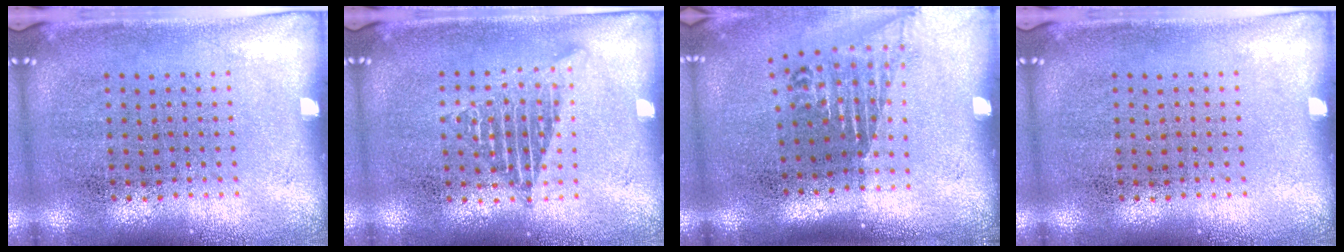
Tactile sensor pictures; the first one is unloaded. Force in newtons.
{"total": 1.2, "press": 1.2, "slide": 0.1}
{"total": 1.7, "press": 1.3, "slide": 1.1}
{"total": 0.0}